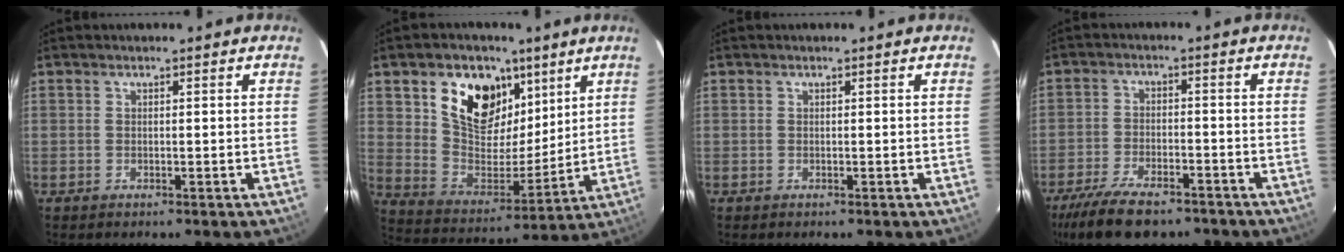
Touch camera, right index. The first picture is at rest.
{"total": 16.5, "force": [8.4, 10.7, 9.2], "torque": [-0.180, 0.013, 0.163]}
{"total": 0.0}
{"total": 14.1, "force": [-10.9, 5.4, 7.2], "torque": [-0.164, -0.025, -0.182]}